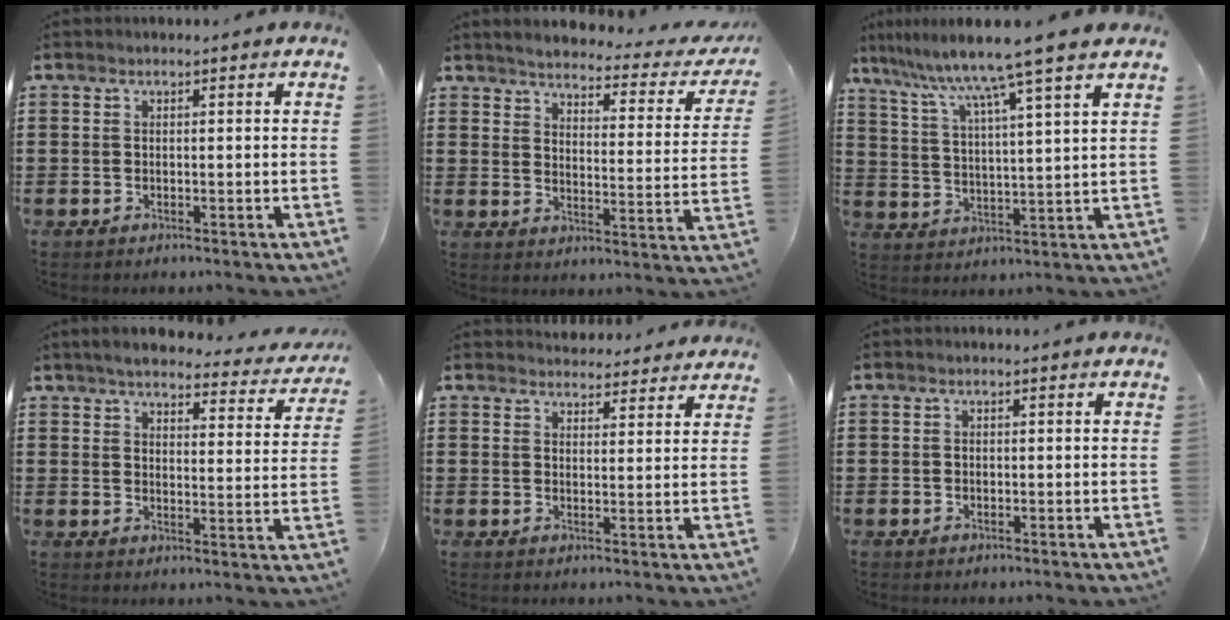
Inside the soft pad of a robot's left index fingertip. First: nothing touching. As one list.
[{"total": 3.1, "force": [2.9, 0.0, 1.1], "torque": [-0.043, -0.026, 0.042]}, {"total": 9.0, "force": [7.4, -1.6, 4.8], "torque": [-0.123, -0.047, 0.115]}, {"total": 4.7, "force": [4.3, 0.6, 2.0], "torque": [-0.057, -0.020, 0.071]}, {"total": 3.5, "force": [3.4, 0.7, 0.1], "torque": [-0.003, -0.015, 0.063]}, {"total": 0.5, "force": [0.0, 0.5, 0.1], "torque": [-0.004, 0.003, -0.001]}]